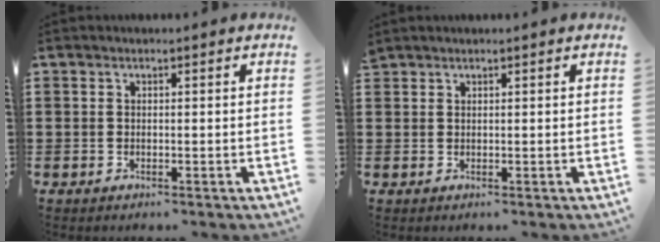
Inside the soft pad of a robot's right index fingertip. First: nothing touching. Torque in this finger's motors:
{"motor_torque": [0.11, 0.12, 0.00, 0.01]}